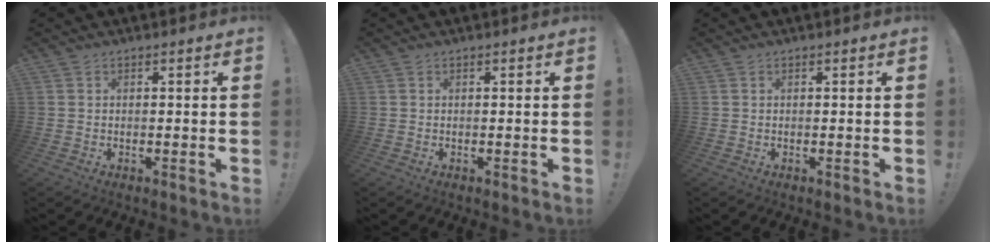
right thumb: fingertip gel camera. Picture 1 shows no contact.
{"total": 0.0}
{"total": 0.0}